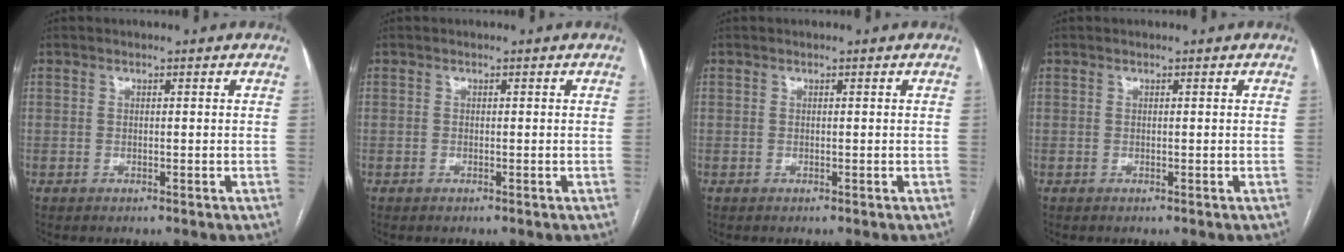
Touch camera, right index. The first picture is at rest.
{"total": 0.0}
{"total": 0.0}
{"total": 0.0}